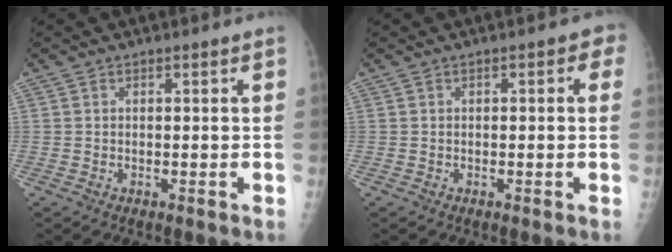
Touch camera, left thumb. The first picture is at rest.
{"total": 2.2, "force": [0.5, 1.1, 1.8], "torque": [-0.005, 0.004, 0.000]}